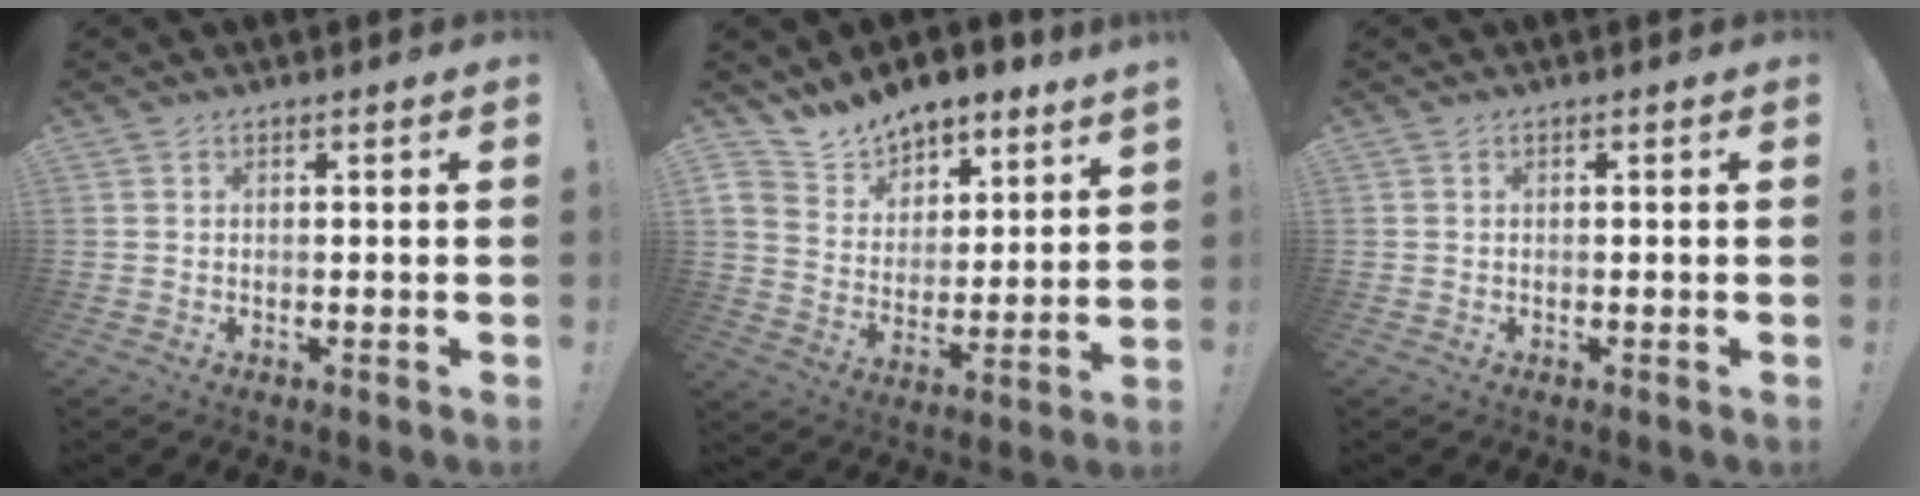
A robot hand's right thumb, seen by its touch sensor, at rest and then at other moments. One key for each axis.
{"total": 9.8, "fx": 9.3, "fy": 3.1, "fz": 0.5, "tx": -0.034, "ty": -0.083, "tz": 0.175}
{"total": 0.0}